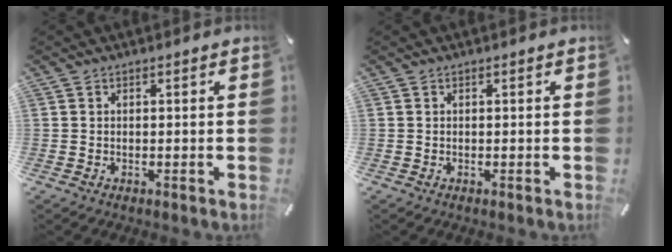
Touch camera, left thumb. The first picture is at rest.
{"total": 0.0}